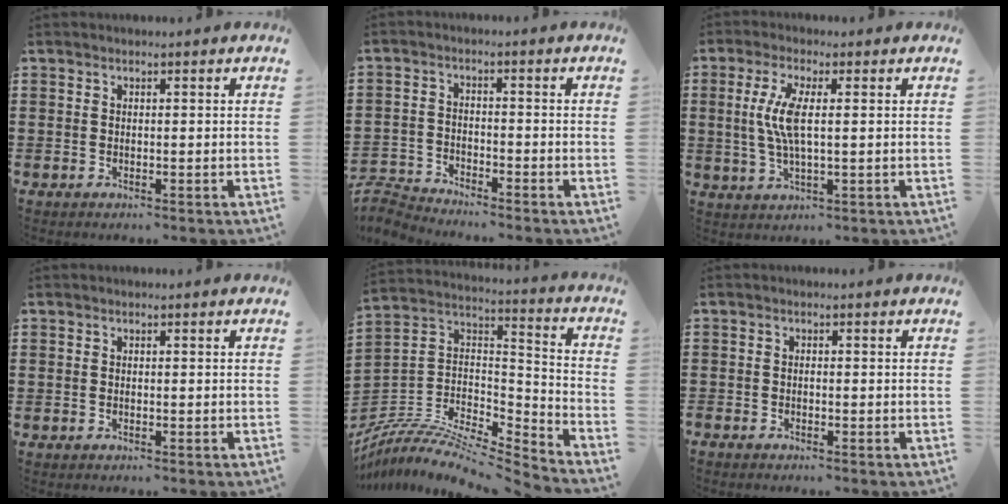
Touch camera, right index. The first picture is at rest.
{"total": 3.5, "force": [-3.4, 0.3, -0.2], "torque": [-0.018, -0.003, -0.080]}
{"total": 6.1, "force": [0.5, 1.5, 5.9], "torque": [-0.131, -0.007, 0.000]}
{"total": 0.0}
{"total": 6.6, "force": [-5.6, 1.9, 3.0], "torque": [-0.068, -0.006, -0.114]}
{"total": 0.7, "force": [-0.6, 0.1, 0.2], "torque": [-0.005, -0.002, -0.013]}